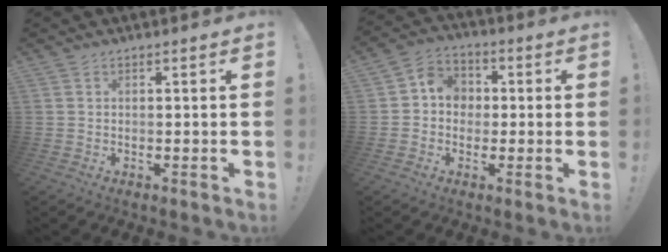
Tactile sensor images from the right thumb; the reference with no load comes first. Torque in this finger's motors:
{"motor_torque": [0.05, 0.13, 0.09, 0.19, 0.05]}